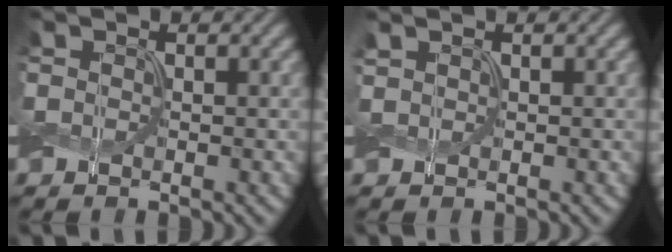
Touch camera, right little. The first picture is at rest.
{"total": 0.6, "force": [0.5, 0.2, 0.3], "torque": [-0.006, 0.003, 0.010]}